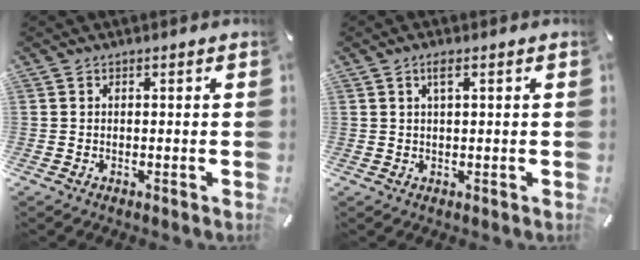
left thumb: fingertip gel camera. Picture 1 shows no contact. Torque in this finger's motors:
{"motor_torque": [-0.23, -0.22, -0.02, 0.32, 0.00]}